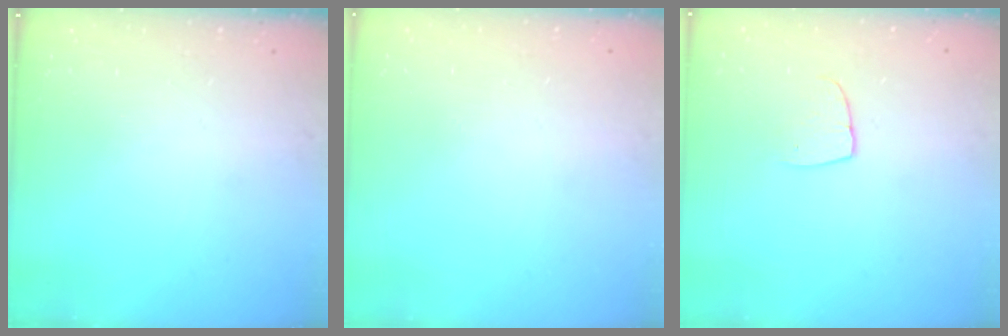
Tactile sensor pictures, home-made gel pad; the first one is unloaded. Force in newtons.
{"total": 0.0}
{"total": 6.4, "press": 6.4, "slide": 0.3}